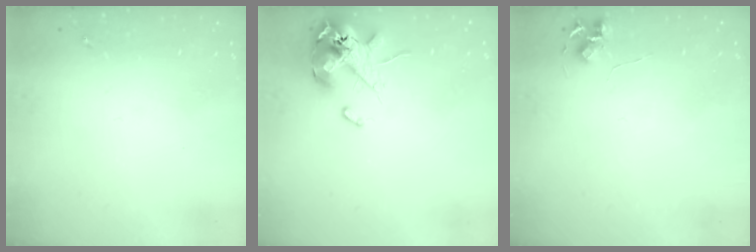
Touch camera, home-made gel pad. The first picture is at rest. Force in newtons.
{"total": 13.1, "press": 12.9, "slide": 2.2}
{"total": 5.9, "press": 5.9, "slide": 0.5}